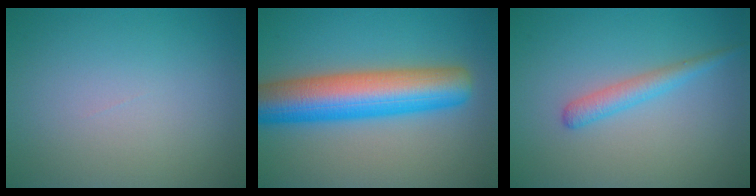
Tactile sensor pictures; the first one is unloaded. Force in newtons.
{"total": 9.8, "press": 9.8, "slide": 0.2}
{"total": 2.1, "press": 2.1, "slide": 0.1}